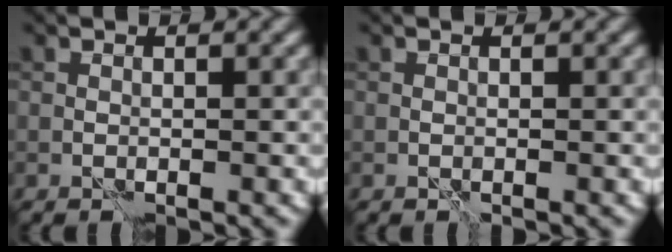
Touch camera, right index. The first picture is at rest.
{"total": 0.0}